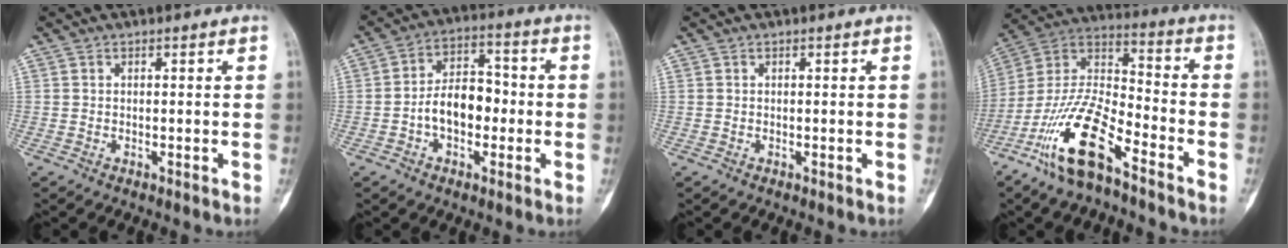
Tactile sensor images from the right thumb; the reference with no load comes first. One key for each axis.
{"total": 9.6, "fx": -1.8, "fy": 6.2, "fz": 7.1, "tx": -0.090, "ty": 0.036, "tz": -0.041}
{"total": 0.0}
{"total": 16.7, "fx": -10.1, "fy": 5.6, "fz": 12.0, "tx": -0.232, "ty": 0.068, "tz": -0.198}